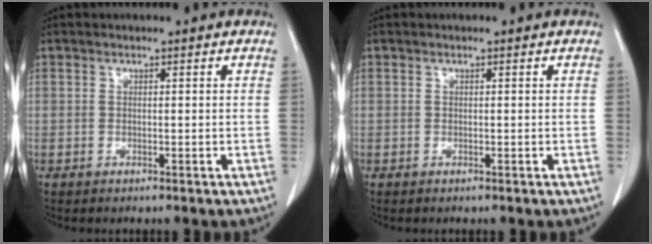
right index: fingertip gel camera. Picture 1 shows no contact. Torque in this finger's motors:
{"motor_torque": [-0.01, 0.01, 0.00, 0.00]}